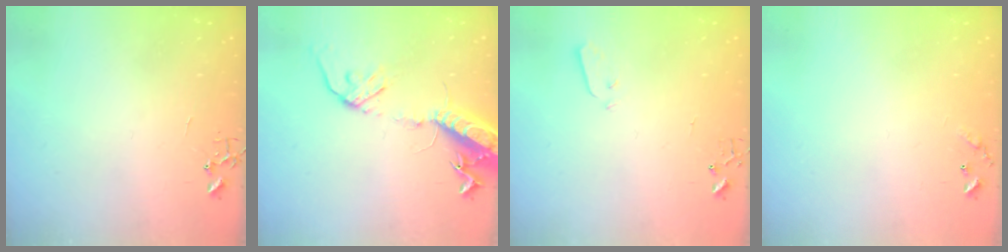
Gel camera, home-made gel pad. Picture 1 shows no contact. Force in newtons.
{"total": 16.2, "press": 15.8, "slide": 3.6}
{"total": 3.0, "press": 2.9, "slide": 0.3}
{"total": 6.6, "press": 6.6, "slide": 0.5}